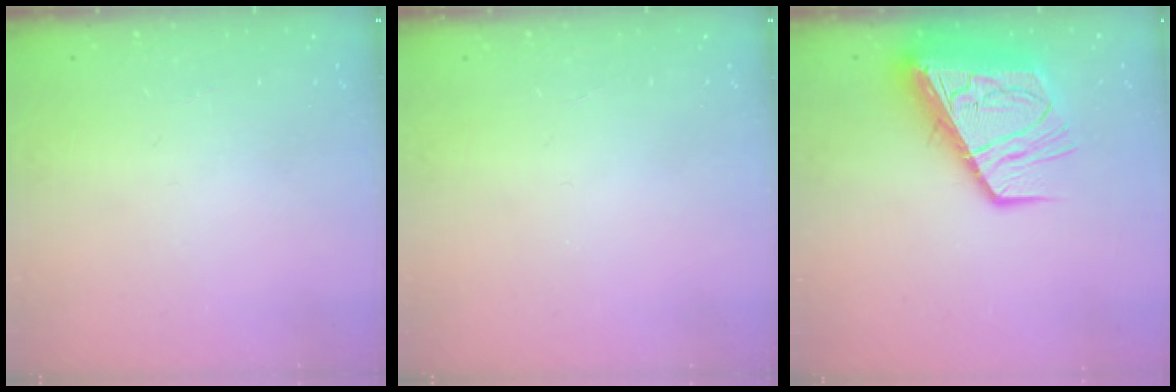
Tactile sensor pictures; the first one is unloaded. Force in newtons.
{"total": 0.0}
{"total": 16.2, "press": 16.1, "slide": 1.9}